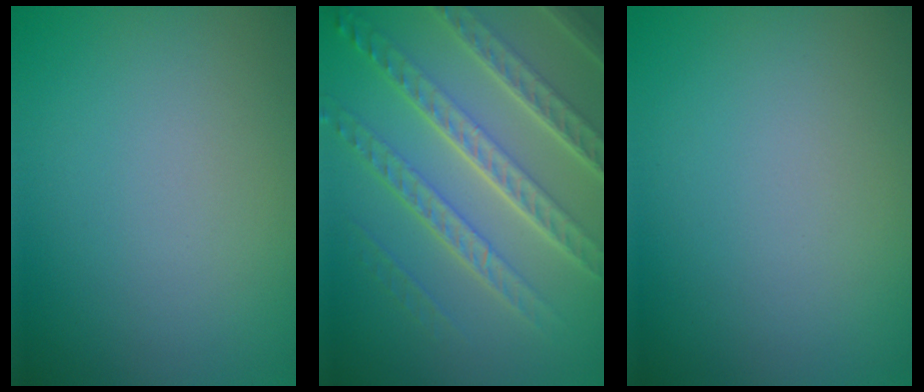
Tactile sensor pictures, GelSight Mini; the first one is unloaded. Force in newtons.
{"total": 7.4, "press": 5.2, "slide": 5.3}
{"total": 0.0}